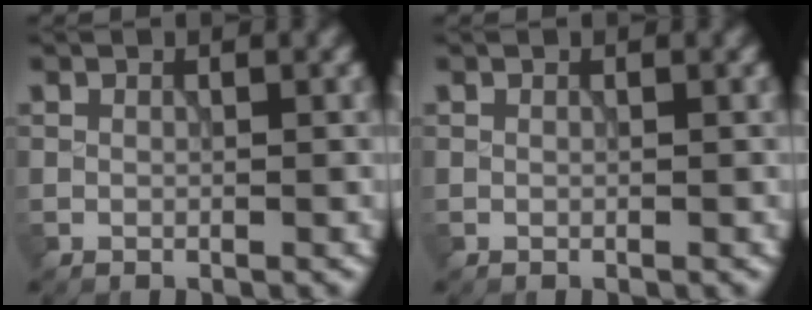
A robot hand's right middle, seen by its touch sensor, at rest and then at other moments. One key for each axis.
{"total": 0.0}